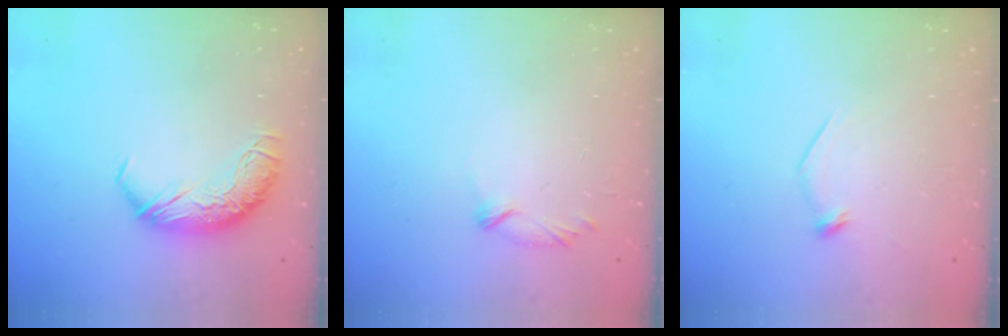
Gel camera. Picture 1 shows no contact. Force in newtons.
{"total": 6.1, "press": 6.1, "slide": 1.0}
{"total": 7.9, "press": 7.9, "slide": 0.9}